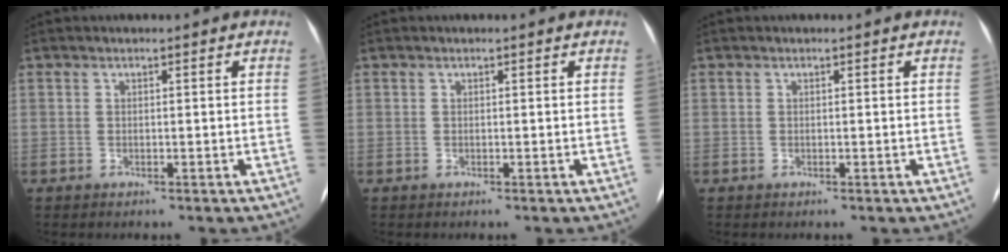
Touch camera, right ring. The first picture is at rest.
{"total": 0.0}
{"total": 0.0}